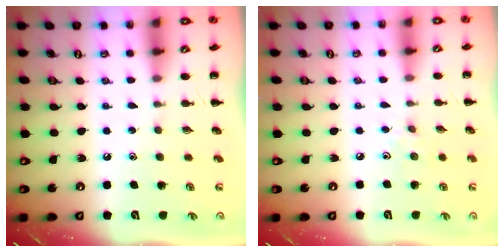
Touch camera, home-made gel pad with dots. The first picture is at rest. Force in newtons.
{"total": 2.7, "press": 2.5, "slide": 0.9}